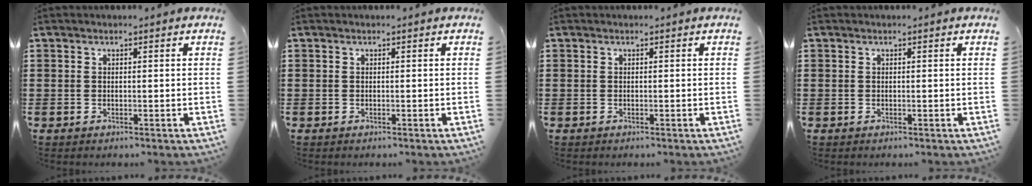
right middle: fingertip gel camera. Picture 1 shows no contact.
{"total": 0.0}
{"total": 0.0}
{"total": 0.0}